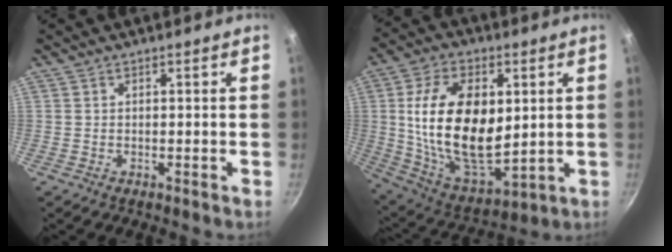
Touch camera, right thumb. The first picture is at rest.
{"total": 22.9, "force": [2.7, 13.5, 18.3], "torque": [-0.311, -0.017, 0.065]}